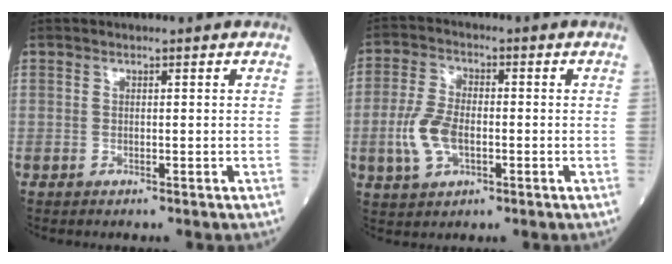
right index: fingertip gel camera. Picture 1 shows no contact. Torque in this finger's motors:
{"motor_torque": [0.37, -0.24, 0.19, 0.10]}